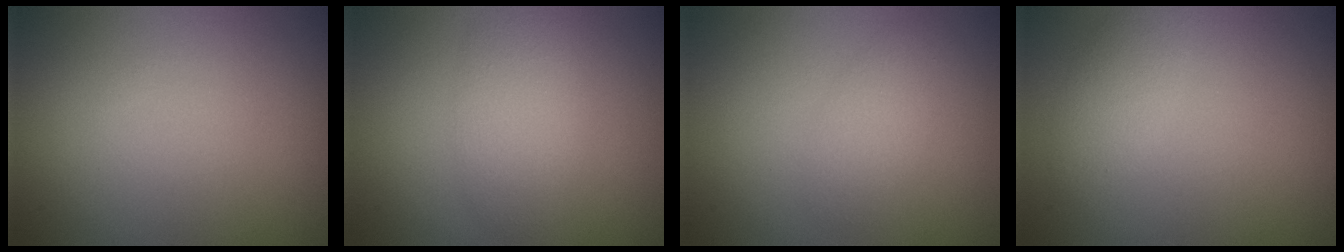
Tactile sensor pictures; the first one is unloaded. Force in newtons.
{"total": 2.9, "press": 2.9, "slide": 0.1}
{"total": 1.7, "press": 1.7, "slide": 0.1}
{"total": 1.9, "press": 1.9, "slide": 0.1}